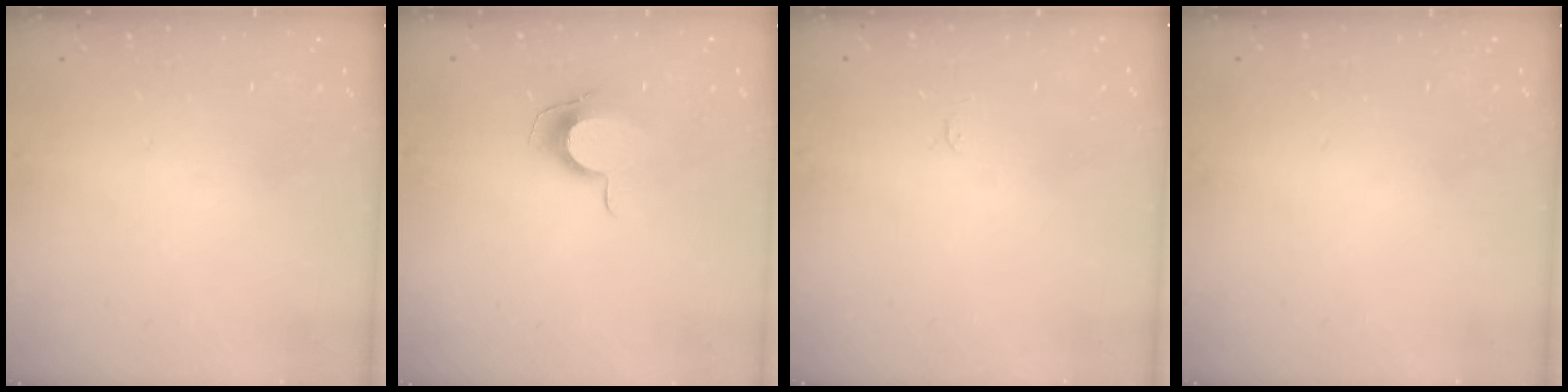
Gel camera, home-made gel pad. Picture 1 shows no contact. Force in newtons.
{"total": 9.2, "press": 9.2, "slide": 0.8}
{"total": 2.4, "press": 2.4, "slide": 0.3}
{"total": 0.0}